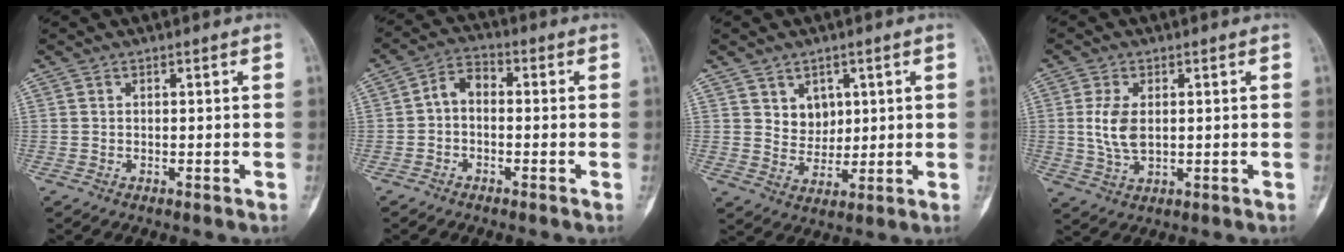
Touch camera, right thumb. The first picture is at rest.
{"total": 4.6, "force": [-0.5, 3.0, 3.5], "torque": [-0.050, 0.021, -0.022]}
{"total": 5.2, "force": [2.1, 4.2, 2.2], "torque": [-0.009, -0.017, 0.043]}
{"total": 7.9, "force": [0.5, 4.2, 6.7], "torque": [-0.144, -0.005, 0.013]}